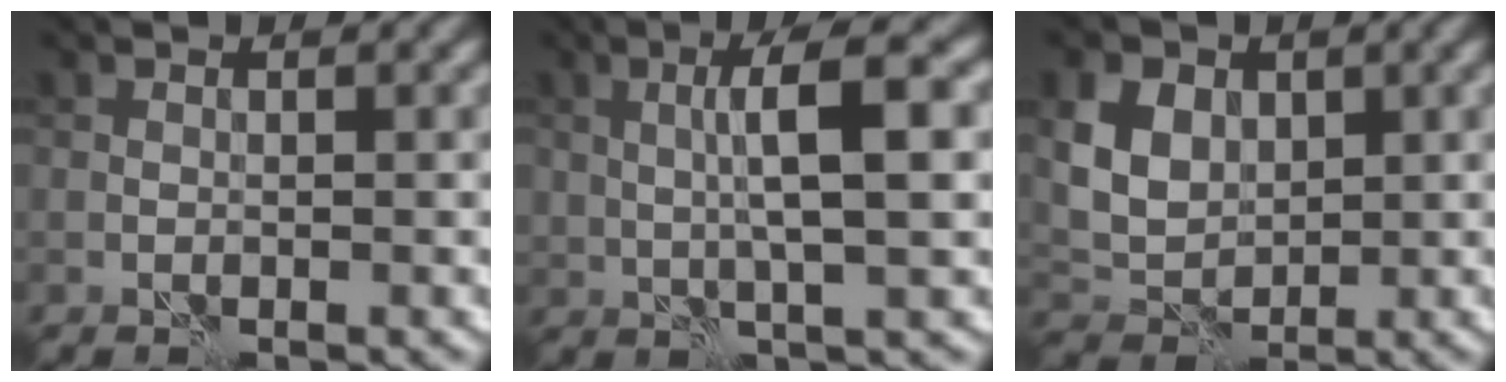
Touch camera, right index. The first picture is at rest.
{"total": 6.0, "force": [1.0, 1.2, 5.8], "torque": [-0.102, 0.011, 0.016]}
{"total": 6.3, "force": [2.1, 4.8, 3.6], "torque": [-0.093, 0.014, 0.033]}